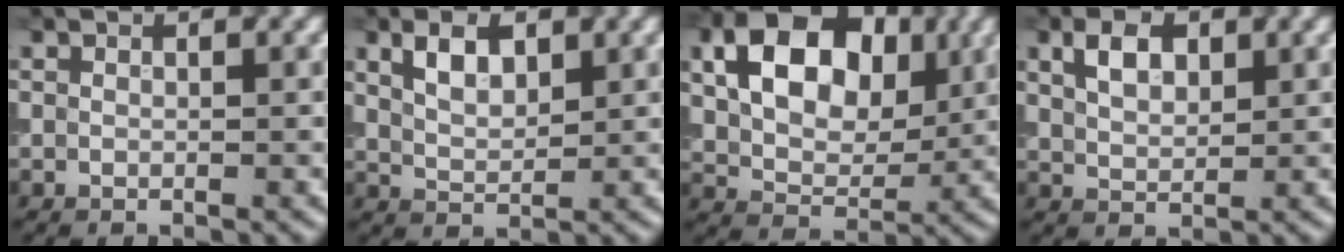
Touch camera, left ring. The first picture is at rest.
{"total": 3.2, "force": [1.6, 1.7, 2.2], "torque": [-0.046, 0.002, 0.032]}
{"total": 9.5, "force": [2.5, 6.4, 6.5], "torque": [-0.113, 0.004, 0.037]}
{"total": 3.1, "force": [1.4, 1.8, 2.0], "torque": [-0.041, 0.004, 0.027]}